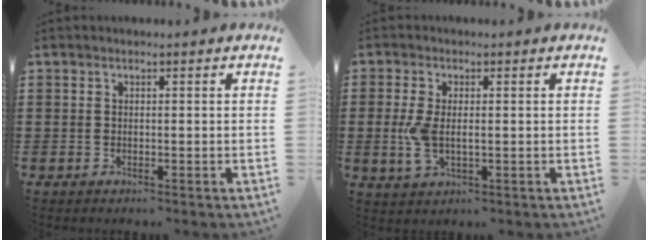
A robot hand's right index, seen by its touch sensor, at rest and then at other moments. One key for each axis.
{"total": 4.5, "fx": -0.2, "fy": 2.3, "fz": 3.9, "tx": -0.095, "ty": -0.003, "tz": -0.009}